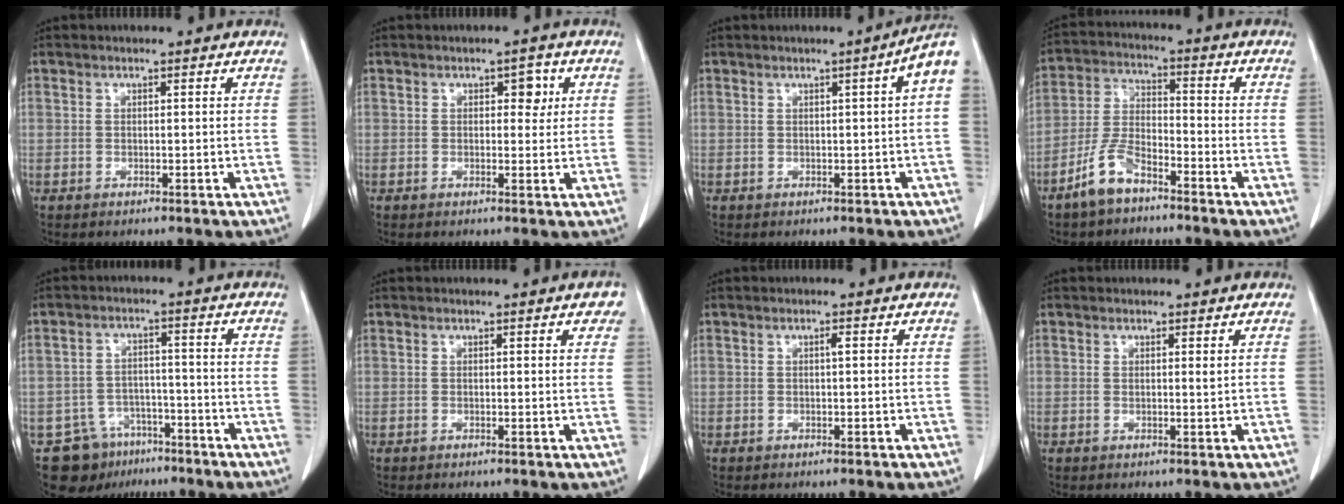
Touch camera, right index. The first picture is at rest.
{"total": 2.7, "force": [0.9, 1.6, 2.0], "torque": [-0.020, 0.007, 0.010]}
{"total": 3.9, "force": [0.7, -0.1, 3.8], "torque": [-0.042, 0.010, 0.005]}
{"total": 7.6, "force": [-5.3, 2.8, 4.5], "torque": [-0.109, -0.001, -0.110]}
{"total": 7.1, "force": [-5.4, 4.6, 0.1], "torque": [0.004, 0.020, -0.082]}
{"total": 2.3, "force": [1.4, 0.4, 1.7], "torque": [-0.015, 0.001, 0.009]}
{"total": 0.6, "force": [0.1, 0.0, 0.6], "torque": [-0.012, 0.001, 0.002]}
{"total": 0.7, "force": [0.4, -0.1, 0.5], "torque": [-0.011, -0.004, 0.006]}